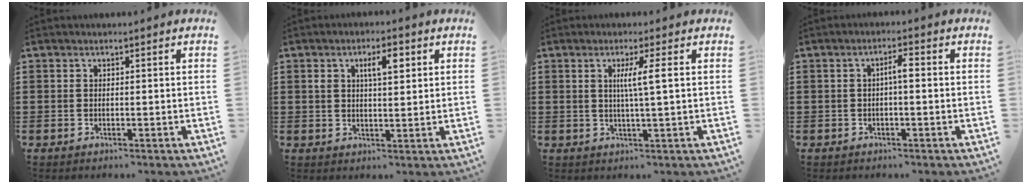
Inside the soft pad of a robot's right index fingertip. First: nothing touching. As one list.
[{"total": 4.7, "force": [1.8, 1.8, 3.9], "torque": [-0.067, 0.005, 0.025]}, {"total": 4.0, "force": [0.7, -0.5, 3.9], "torque": [-0.075, -0.003, 0.006]}, {"total": 2.3, "force": [-0.2, 0.4, 2.3], "torque": [-0.043, 0.004, -0.006]}]